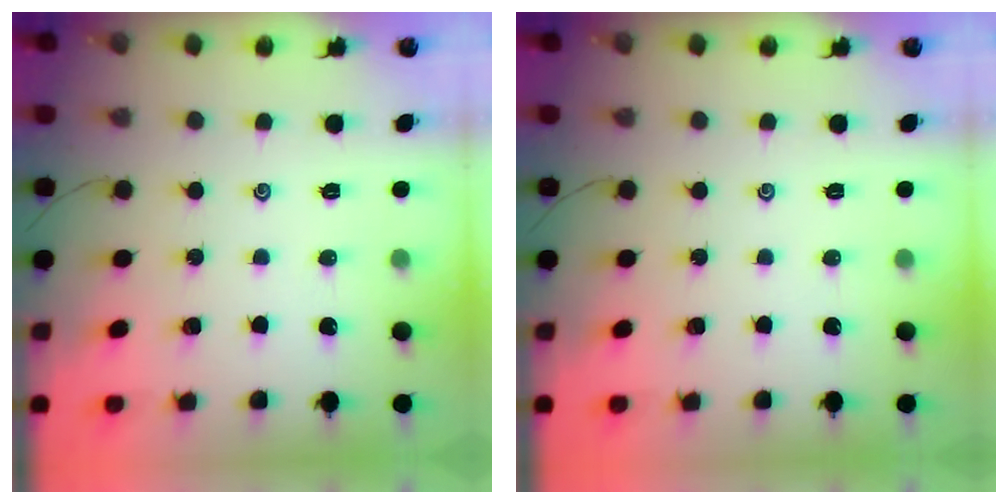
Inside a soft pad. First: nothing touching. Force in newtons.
{"total": 0.0}